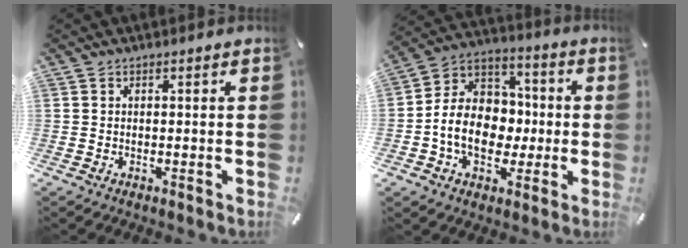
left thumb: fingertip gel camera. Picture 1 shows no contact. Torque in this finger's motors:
{"motor_torque": [0.57, 0.79, 1.44, 0.27, 0.53]}